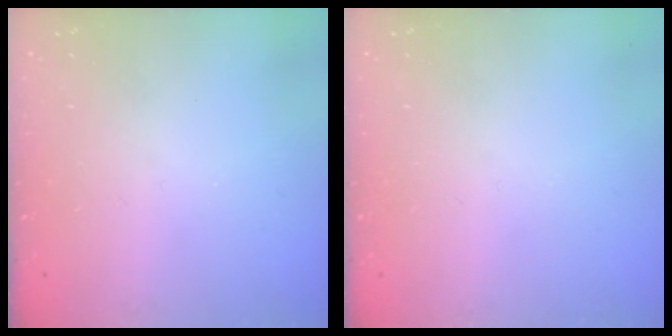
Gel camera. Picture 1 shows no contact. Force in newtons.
{"total": 0.0}